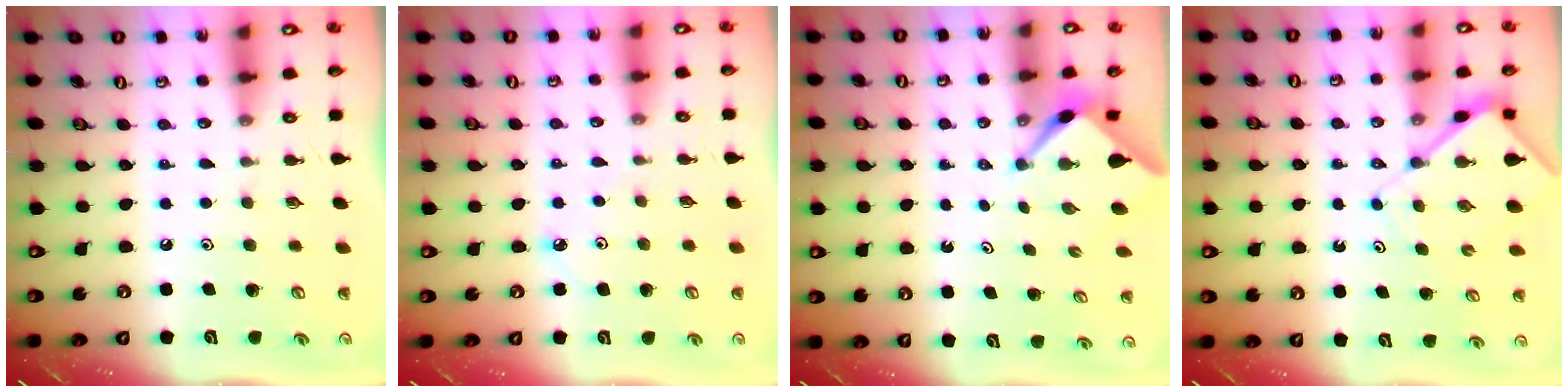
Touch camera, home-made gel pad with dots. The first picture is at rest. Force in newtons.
{"total": 3.5, "press": 3.4, "slide": 0.4}
{"total": 2.5, "press": 2.4, "slide": 0.4}
{"total": 6.4, "press": 6.4, "slide": 0.6}